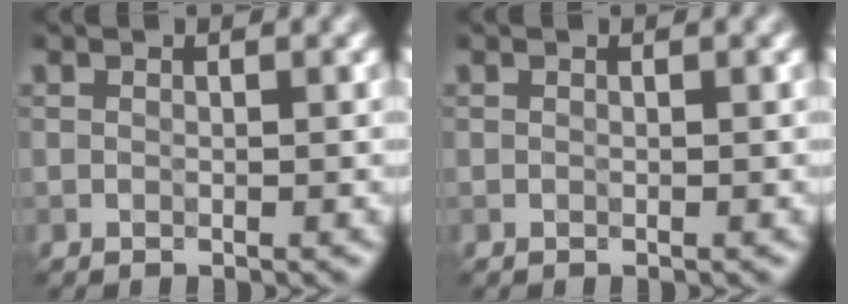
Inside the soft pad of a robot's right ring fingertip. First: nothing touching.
{"total": 0.0}